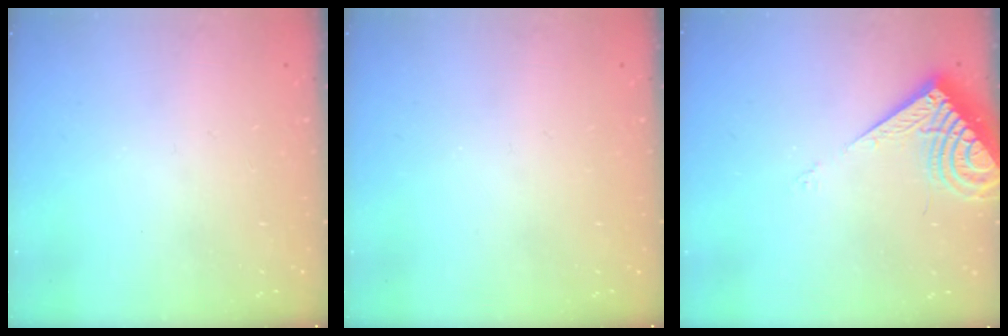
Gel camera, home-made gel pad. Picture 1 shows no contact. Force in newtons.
{"total": 0.0}
{"total": 7.9, "press": 7.8, "slide": 1.2}